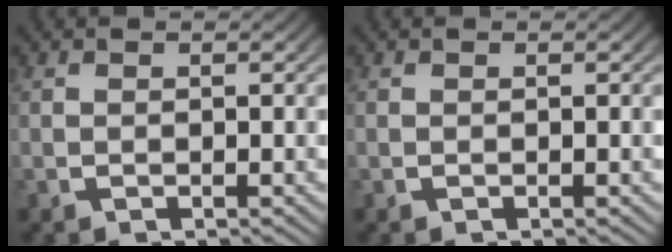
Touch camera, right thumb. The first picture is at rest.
{"total": 0.0}